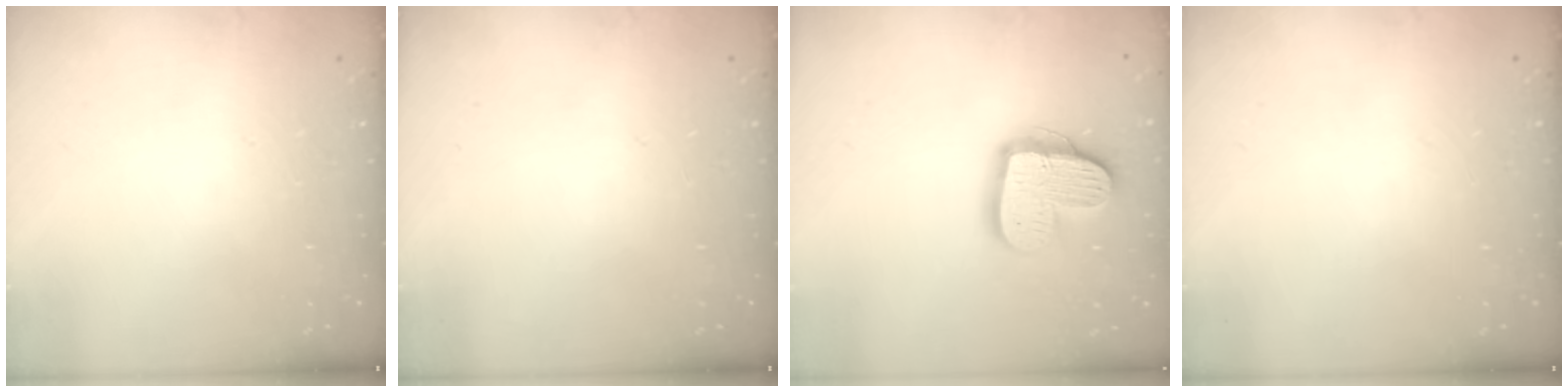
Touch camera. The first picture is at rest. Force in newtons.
{"total": 0.0}
{"total": 16.1, "press": 16.1, "slide": 1.3}
{"total": 0.0}